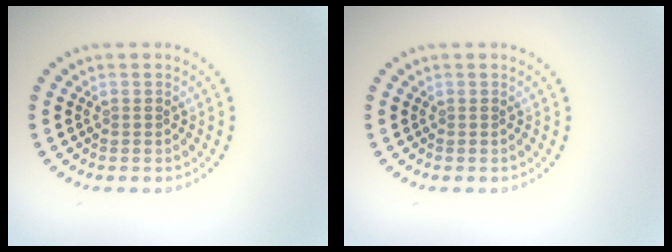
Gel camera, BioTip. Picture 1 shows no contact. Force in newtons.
{"total": 0.0}